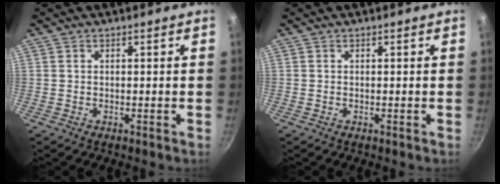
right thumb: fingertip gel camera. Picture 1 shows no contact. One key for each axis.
{"total": 0.0}